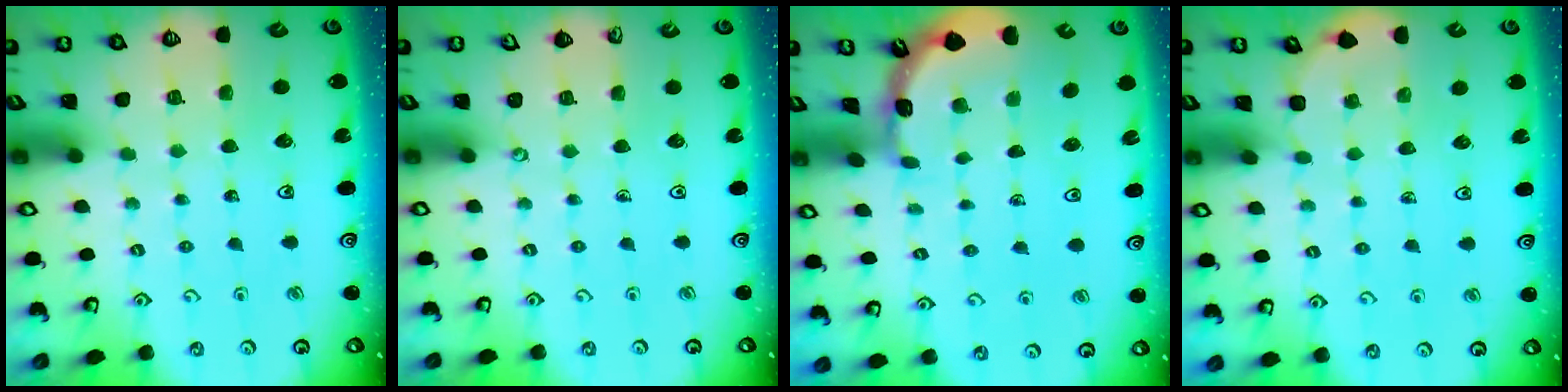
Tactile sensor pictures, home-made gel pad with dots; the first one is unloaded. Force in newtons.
{"total": 0.0}
{"total": 1.7, "press": 1.6, "slide": 0.1}
{"total": 2.4, "press": 2.4, "slide": 0.1}